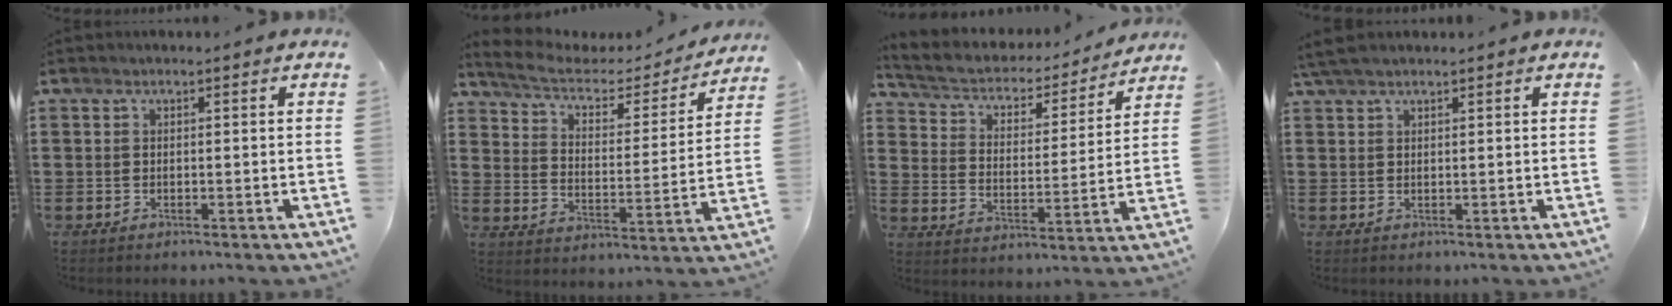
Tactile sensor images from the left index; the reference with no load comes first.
{"total": 4.7, "force": [3.9, 1.5, 2.2], "torque": [-0.065, -0.023, 0.059]}
{"total": 3.5, "force": [3.0, 1.4, 0.9], "torque": [-0.039, -0.026, 0.042]}
{"total": 2.2, "force": [1.6, 0.4, 1.5], "torque": [-0.031, 0.001, 0.031]}